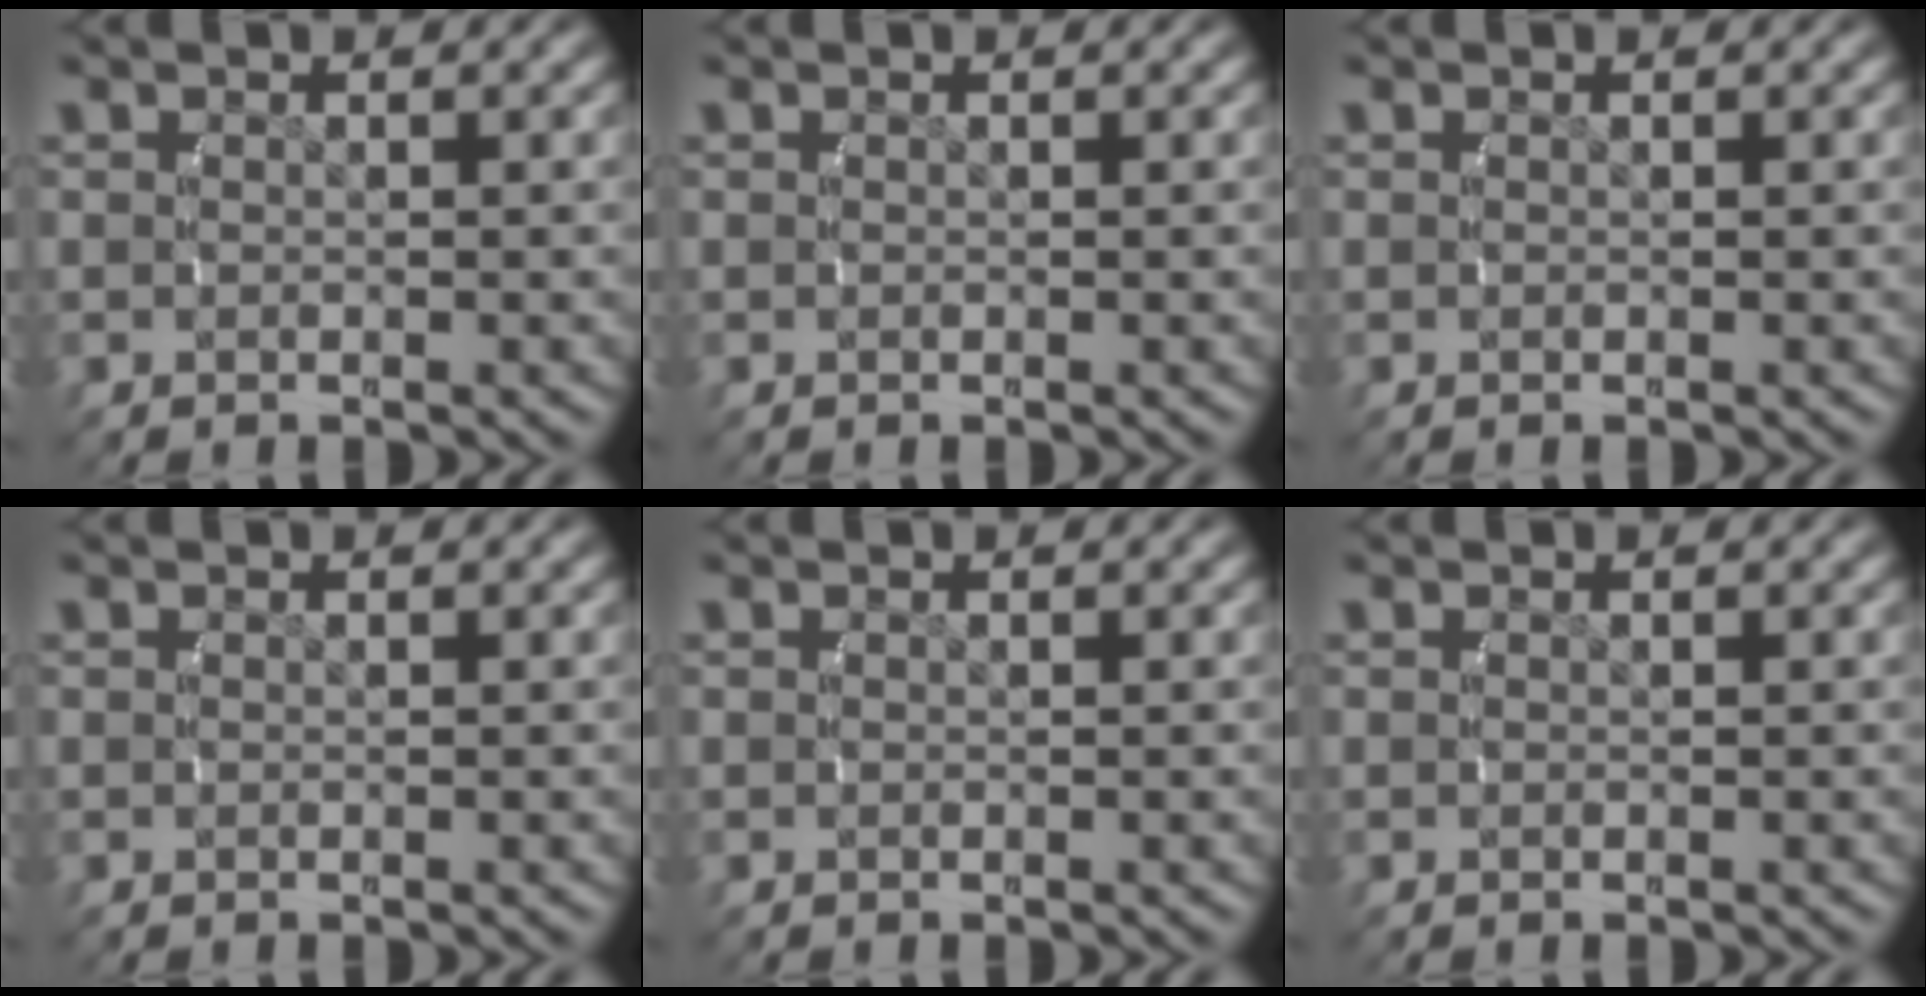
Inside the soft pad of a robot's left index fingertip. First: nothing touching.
{"total": 0.0}
{"total": 0.0}
{"total": 0.0}
{"total": 0.0}
{"total": 0.0}